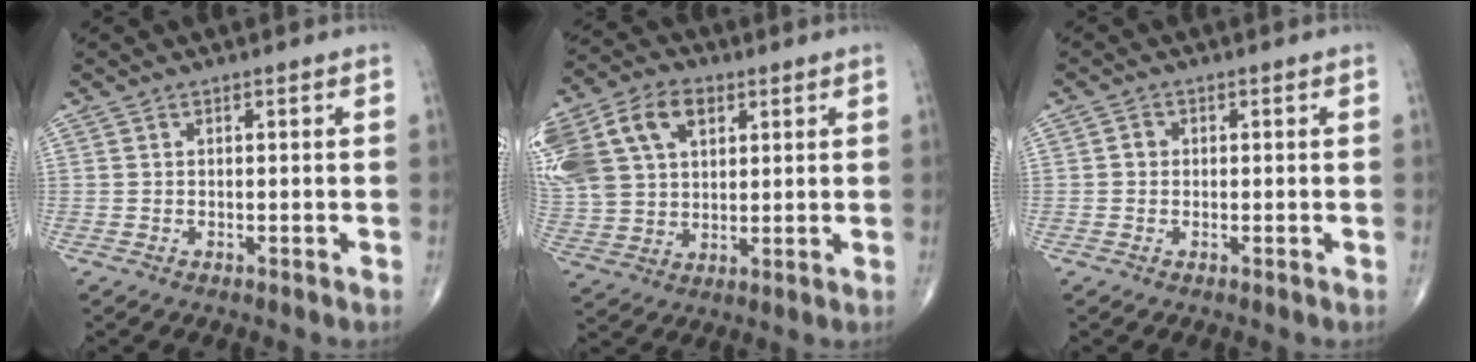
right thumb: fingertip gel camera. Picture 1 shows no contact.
{"total": 22.4, "force": [7.9, 15.7, 13.9], "torque": [-0.328, 0.041, 0.157]}
{"total": 1.4, "force": [0.0, 1.3, 0.5], "torque": [-0.002, 0.004, -0.003]}